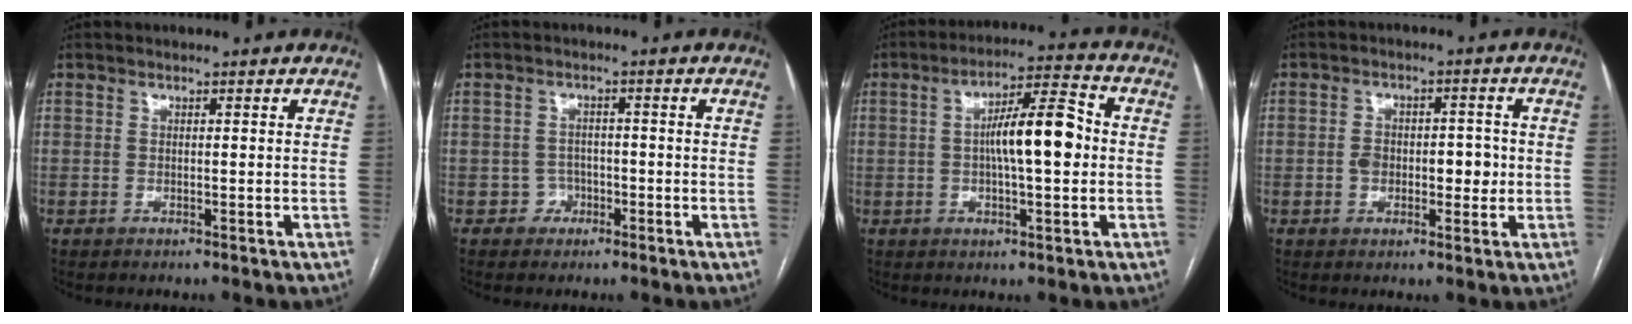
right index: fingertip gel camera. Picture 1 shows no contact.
{"total": 2.4, "force": [-1.2, 2.1, 0.0], "torque": [0.009, 0.013, -0.022]}
{"total": 10.3, "force": [0.1, 2.1, 10.0], "torque": [-0.172, 0.021, -0.001]}
{"total": 5.7, "force": [-0.5, 3.5, 4.5], "torque": [-0.063, 0.022, -0.002]}